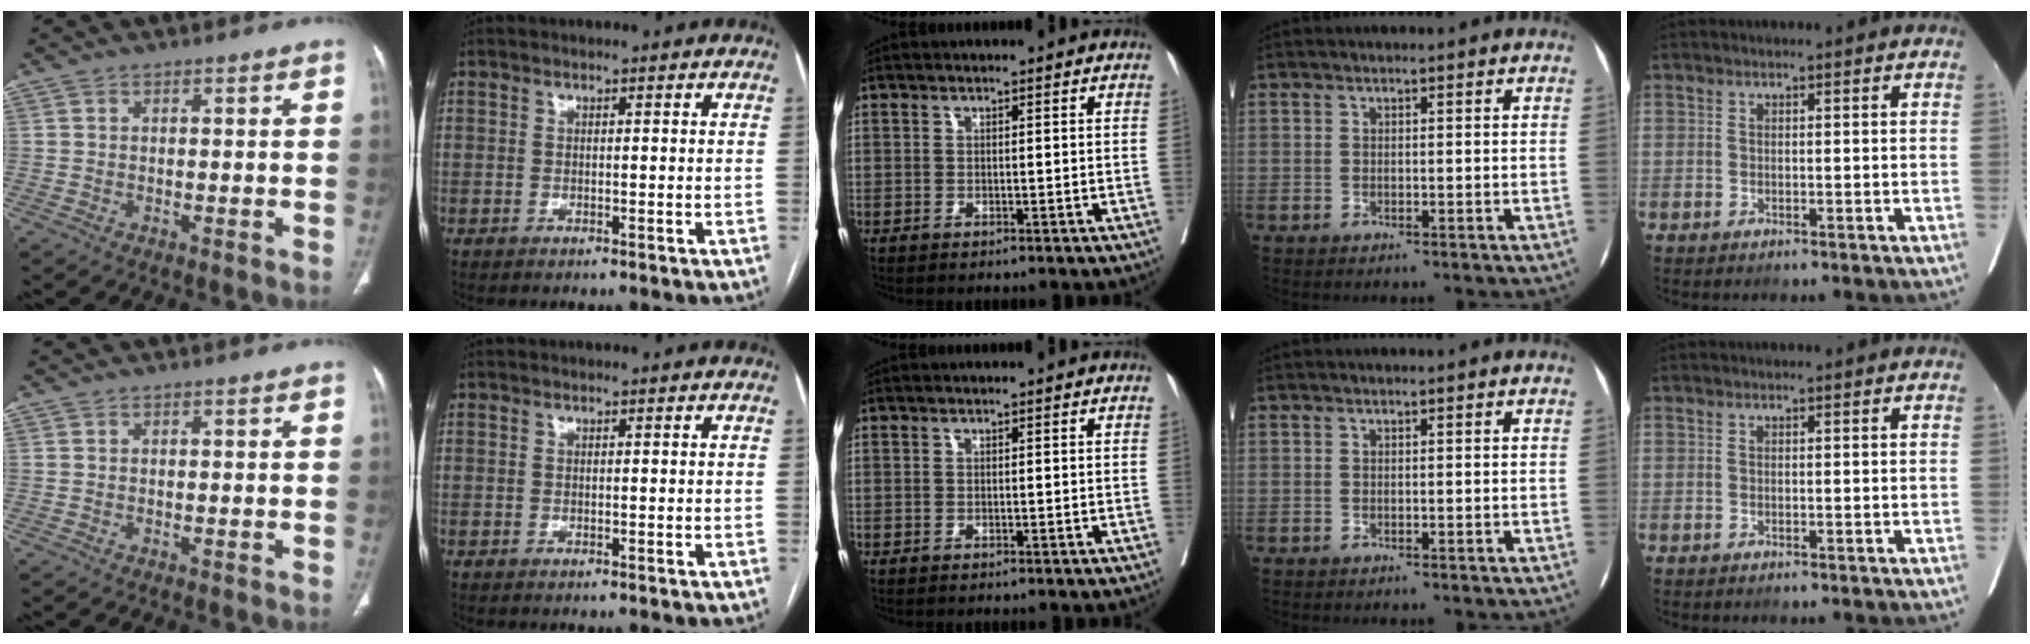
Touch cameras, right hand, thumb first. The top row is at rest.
{}